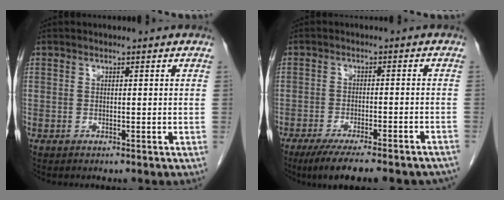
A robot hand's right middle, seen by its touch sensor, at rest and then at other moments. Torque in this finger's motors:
{"motor_torque": [1.09, -1.05, 0.19, 0.09]}